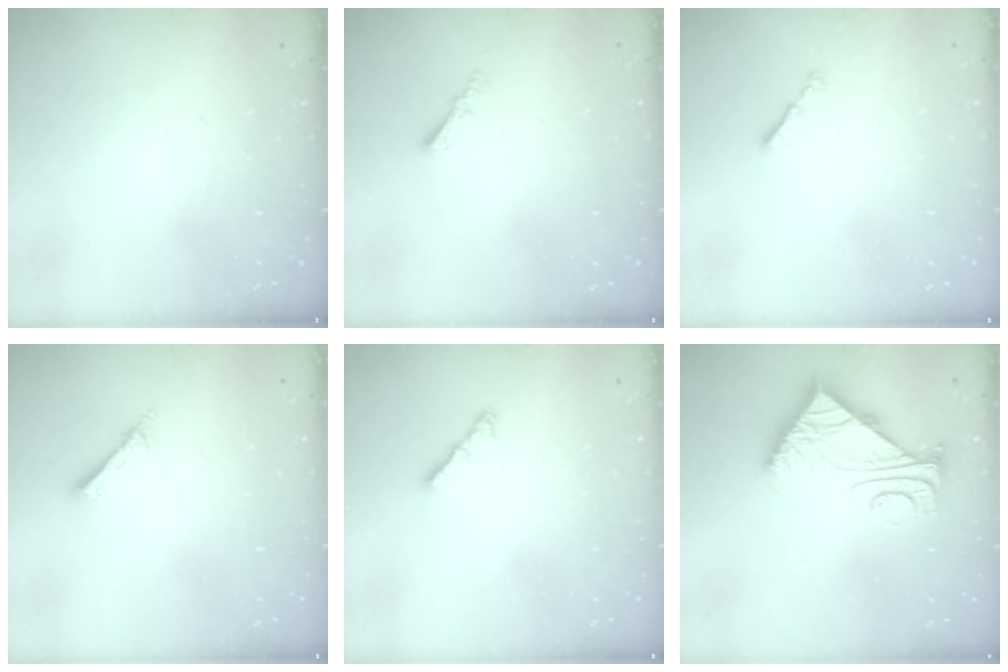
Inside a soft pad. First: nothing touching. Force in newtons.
{"total": 1.9, "press": 1.9, "slide": 0.4}
{"total": 1.4, "press": 1.3, "slide": 0.5}
{"total": 1.8, "press": 1.8, "slide": 0.0}
{"total": 2.7, "press": 2.7, "slide": 0.6}
{"total": 7.0, "press": 7.0, "slide": 0.7}